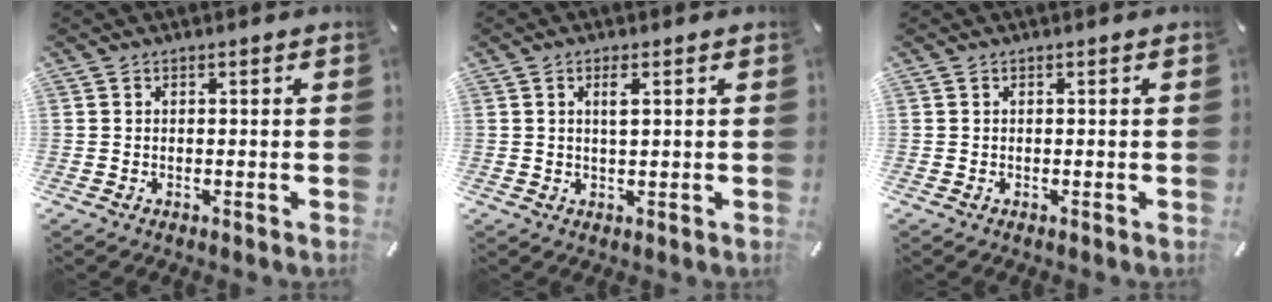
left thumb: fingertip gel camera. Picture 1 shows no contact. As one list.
[{"total": 2.7, "force": [0.9, 0.7, 2.5], "torque": [-0.044, 0.001, 0.011]}, {"total": 0.0}]